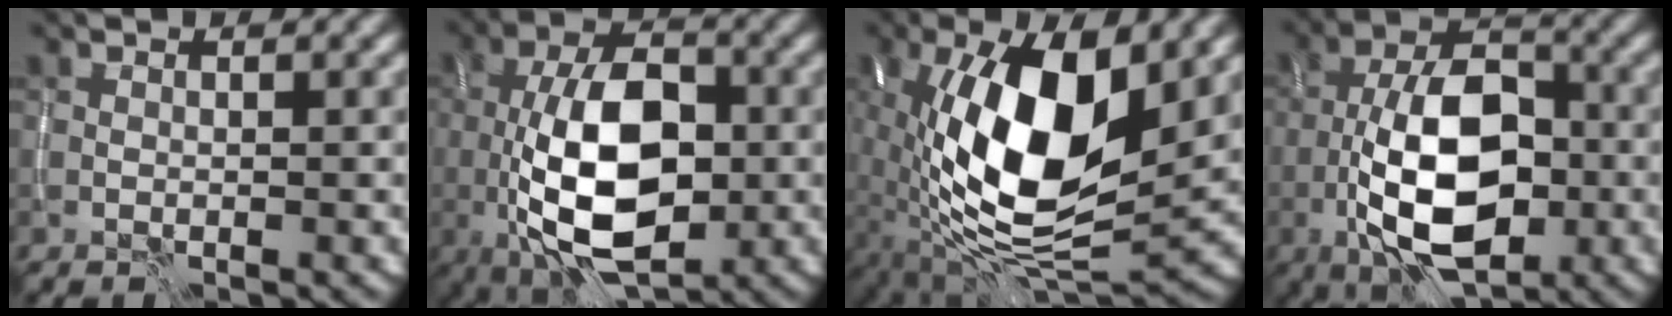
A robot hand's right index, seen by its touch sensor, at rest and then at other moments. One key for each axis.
{"total": 11.2, "fx": -1.8, "fy": 5.8, "fz": 9.4, "tx": -0.170, "ty": -0.002, "tz": -0.034}
{"total": 15.0, "fx": 0.1, "fy": 6.7, "fz": 13.4, "tx": -0.237, "ty": -0.002, "tz": -0.010}
{"total": 10.9, "fx": -3.4, "fy": 5.4, "fz": 8.9, "tx": -0.159, "ty": 0.006, "tz": -0.067}